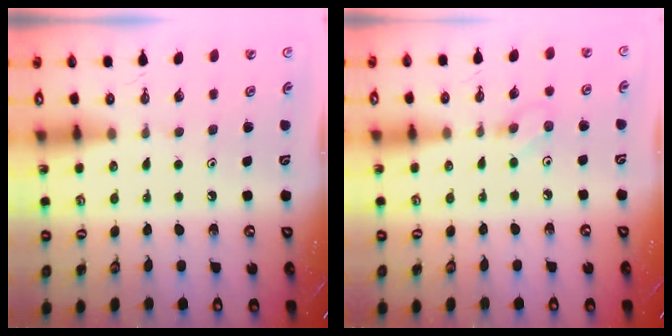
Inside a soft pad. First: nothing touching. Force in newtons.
{"total": 5.0, "press": 4.9, "slide": 0.6}